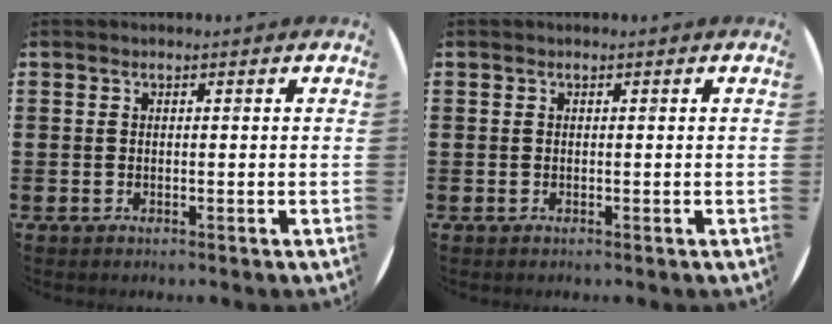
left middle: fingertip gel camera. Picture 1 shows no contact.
{"total": 0.0}